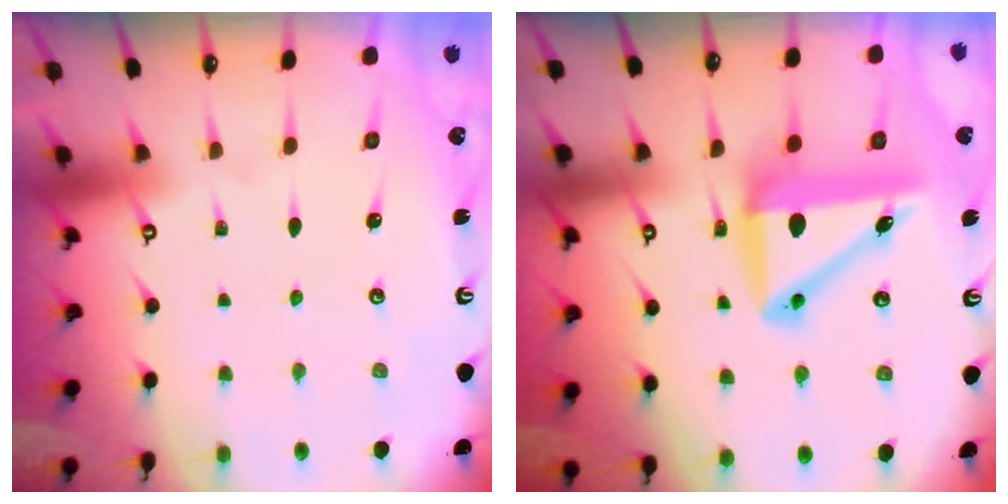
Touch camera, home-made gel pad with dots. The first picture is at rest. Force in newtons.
{"total": 11.5, "press": 11.2, "slide": 2.8}